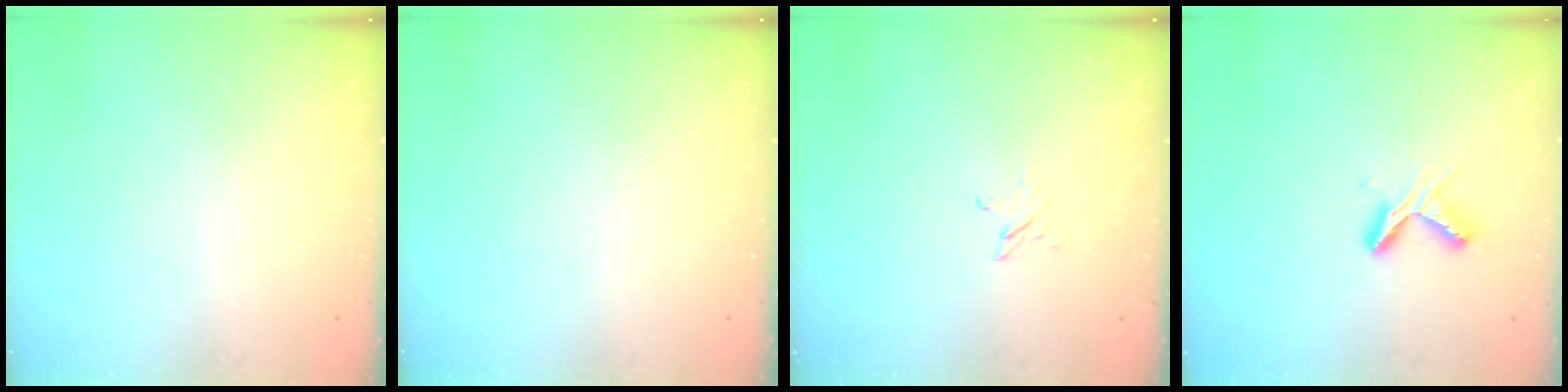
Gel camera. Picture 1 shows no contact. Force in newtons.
{"total": 0.0}
{"total": 2.4, "press": 2.4, "slide": 0.3}
{"total": 5.4, "press": 5.3, "slide": 0.6}